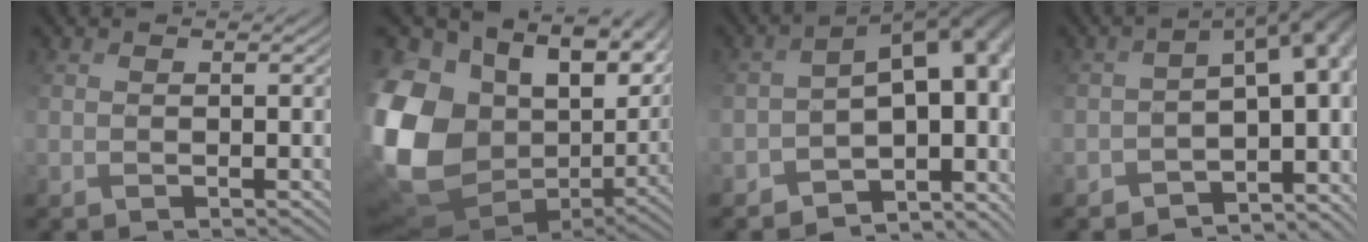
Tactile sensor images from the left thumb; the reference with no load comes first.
{"total": 20.5, "force": [2.2, 14.3, 14.5], "torque": [-0.359, -0.040, 0.097]}
{"total": 14.6, "force": [-2.7, 8.2, 11.8], "torque": [-0.160, -0.039, 0.020]}
{"total": 12.5, "force": [-3.1, 7.4, 9.6], "torque": [-0.132, -0.047, 0.017]}